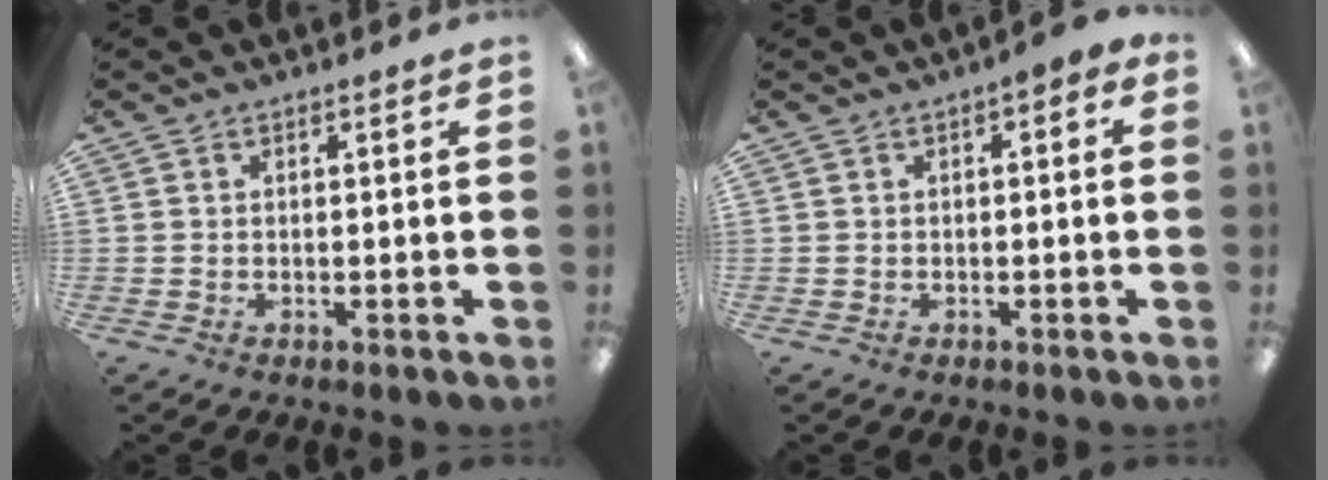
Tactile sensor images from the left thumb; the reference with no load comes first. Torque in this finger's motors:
{"motor_torque": [0.05, 0.48, 0.69, -0.18, 0.00]}